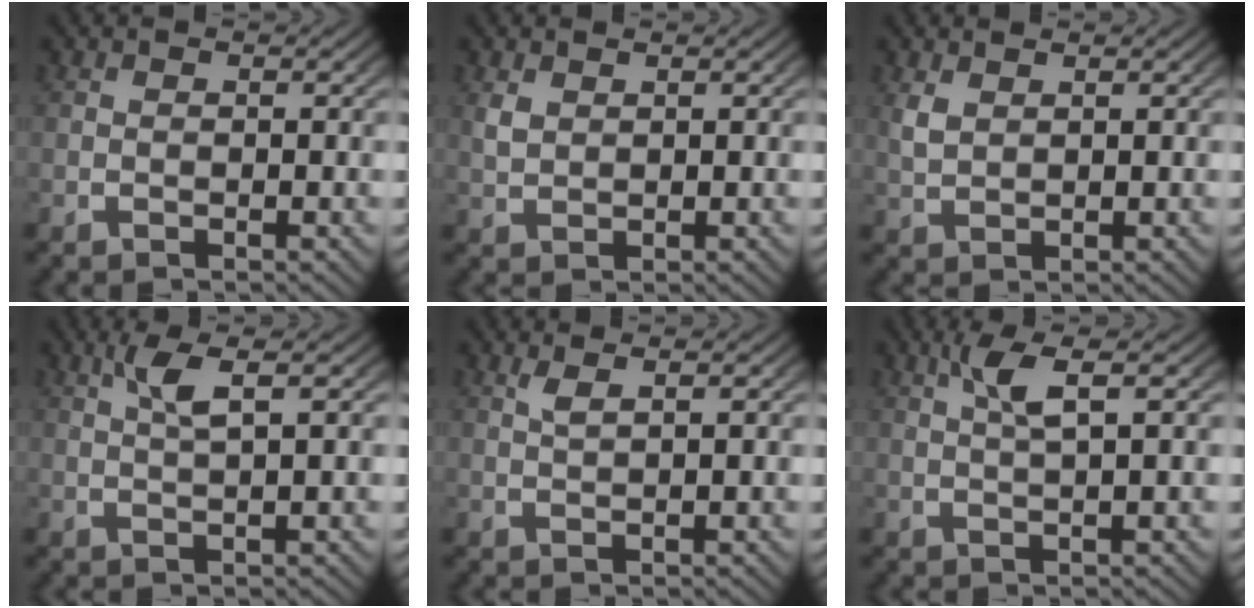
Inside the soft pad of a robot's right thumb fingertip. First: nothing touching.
{"total": 1.4, "force": [1.0, 0.7, 0.6], "torque": [-0.011, 0.004, 0.028]}
{"total": 1.8, "force": [1.3, 0.8, 0.9], "torque": [-0.021, 0.003, 0.033]}
{"total": 2.8, "force": [1.6, 0.4, 2.3], "torque": [-0.049, 0.006, 0.032]}
{"total": 1.5, "force": [1.2, 0.1, 1.0], "torque": [-0.020, 0.003, 0.027]}
{"total": 3.1, "force": [1.6, 0.6, 2.6], "torque": [-0.054, 0.006, 0.030]}